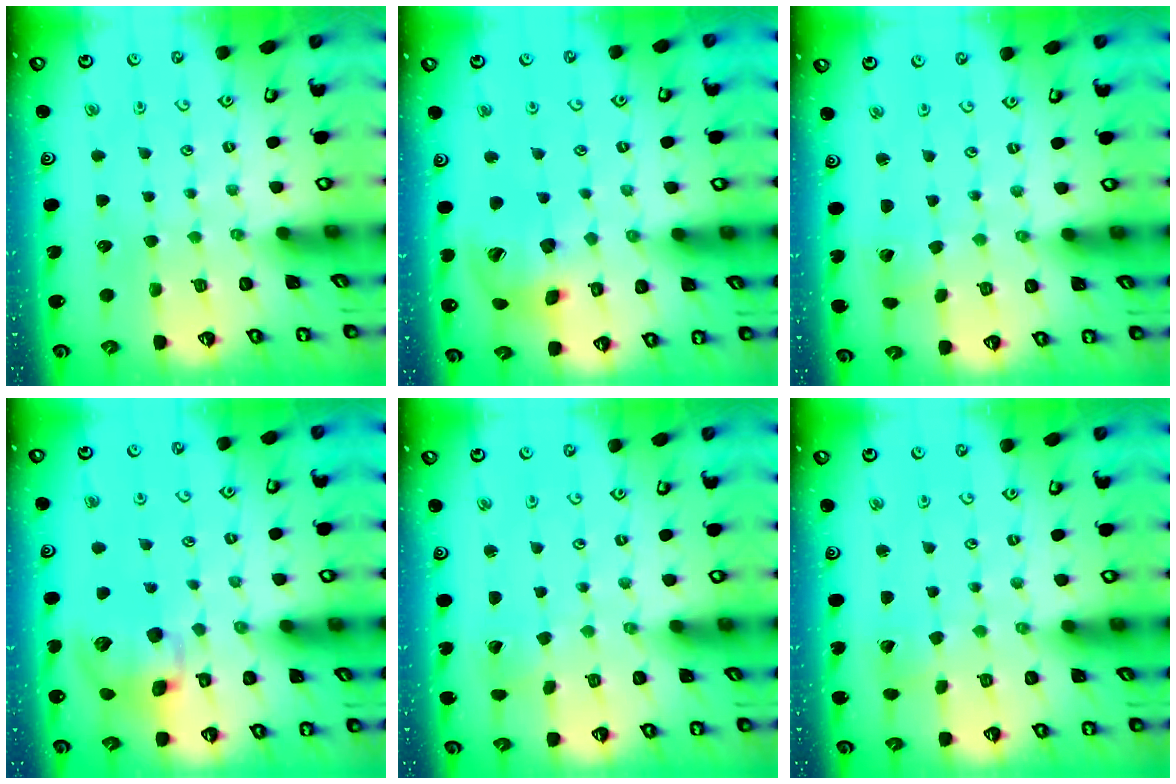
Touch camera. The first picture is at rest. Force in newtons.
{"total": 16.9, "press": 16.8, "slide": 2.5}
{"total": 1.9, "press": 1.9, "slide": 0.1}
{"total": 13.1, "press": 13.0, "slide": 2.0}
{"total": 1.5, "press": 1.5, "slide": 0.1}
{"total": 3.2, "press": 3.2, "slide": 0.3}